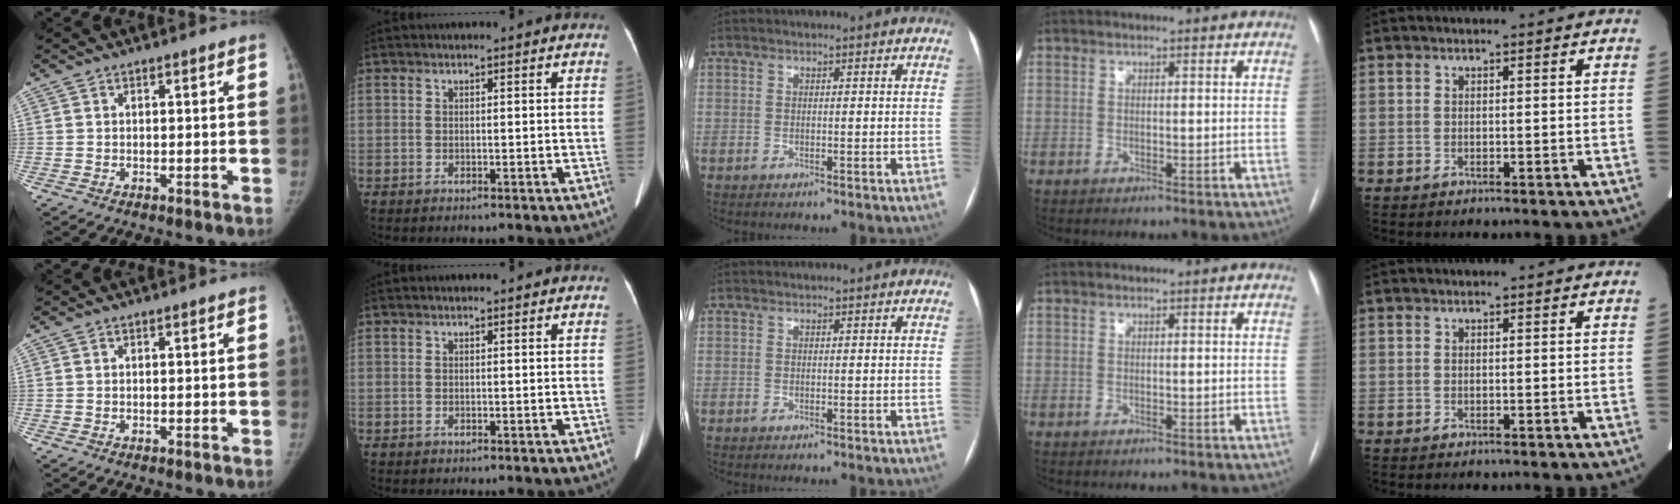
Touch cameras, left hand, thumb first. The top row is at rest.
{}